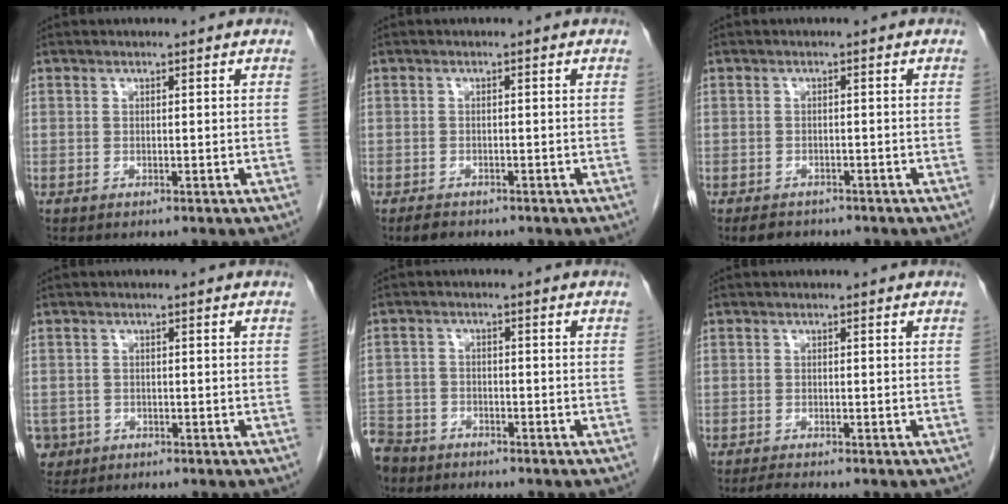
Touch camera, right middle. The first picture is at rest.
{"total": 1.9, "force": [-1.5, 0.9, 0.7], "torque": [-0.018, -0.002, -0.020]}
{"total": 3.1, "force": [-2.5, 1.7, 0.8], "torque": [-0.017, -0.001, -0.034]}
{"total": 3.4, "force": [-1.8, 2.9, 0.1], "torque": [-0.004, 0.007, -0.030]}
{"total": 9.9, "force": [-7.6, 6.1, 2.3], "torque": [-0.083, -0.006, -0.134]}
{"total": 1.5, "force": [-1.4, -0.1, 0.5], "torque": [-0.020, -0.007, -0.026]}